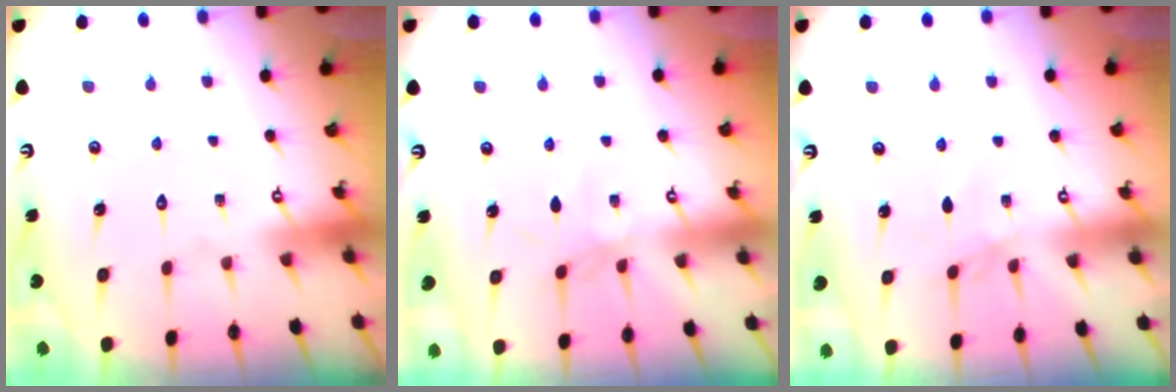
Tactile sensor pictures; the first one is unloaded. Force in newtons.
{"total": 2.1, "press": 2.1, "slide": 0.5}
{"total": 3.2, "press": 3.2, "slide": 0.5}